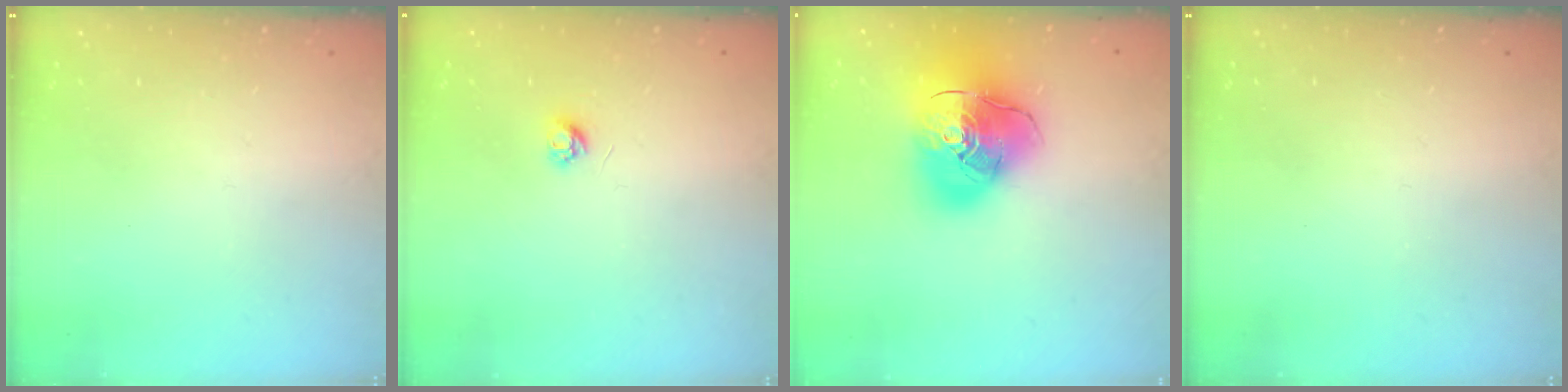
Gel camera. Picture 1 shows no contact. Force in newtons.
{"total": 3.7, "press": 3.7, "slide": 0.3}
{"total": 22.5, "press": 22.3, "slide": 3.4}
{"total": 0.0}